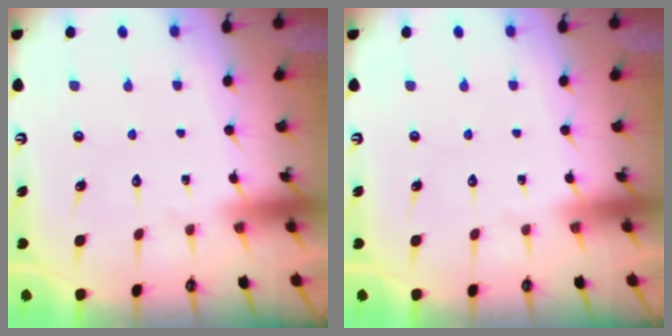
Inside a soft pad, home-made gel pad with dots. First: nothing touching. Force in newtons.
{"total": 0.0}